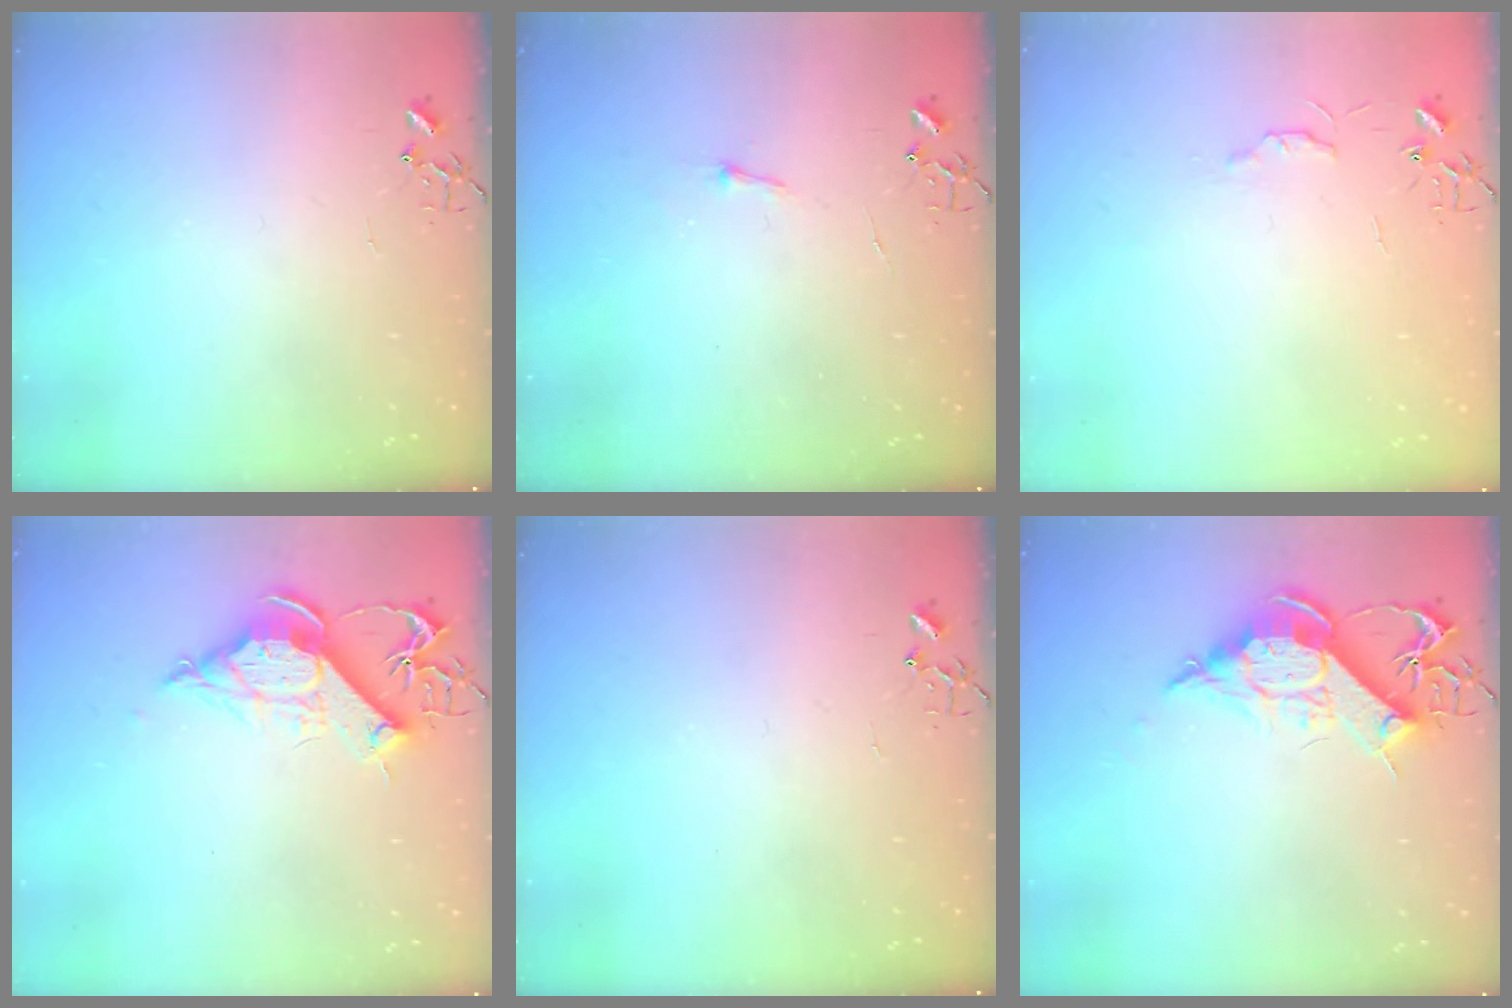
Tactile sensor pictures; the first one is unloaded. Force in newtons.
{"total": 3.1, "press": 3.1, "slide": 0.4}
{"total": 4.3, "press": 4.2, "slide": 0.6}
{"total": 11.8, "press": 11.7, "slide": 1.5}
{"total": 0.0}
{"total": 12.5, "press": 12.4, "slide": 1.0}